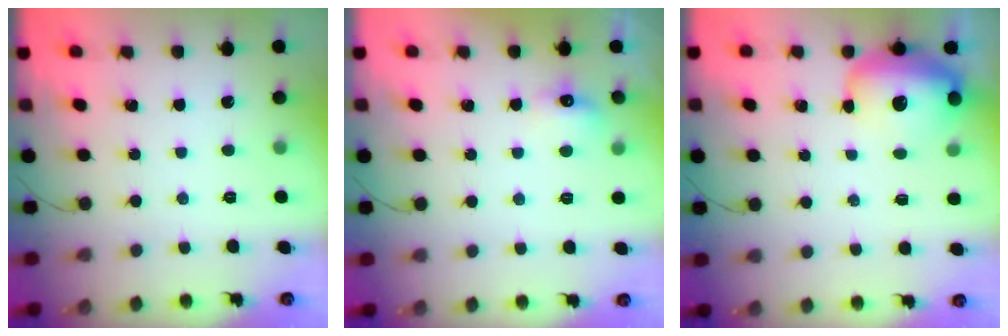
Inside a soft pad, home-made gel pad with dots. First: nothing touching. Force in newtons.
{"total": 5.3, "press": 5.1, "slide": 1.5}
{"total": 20.7, "press": 17.4, "slide": 11.3}